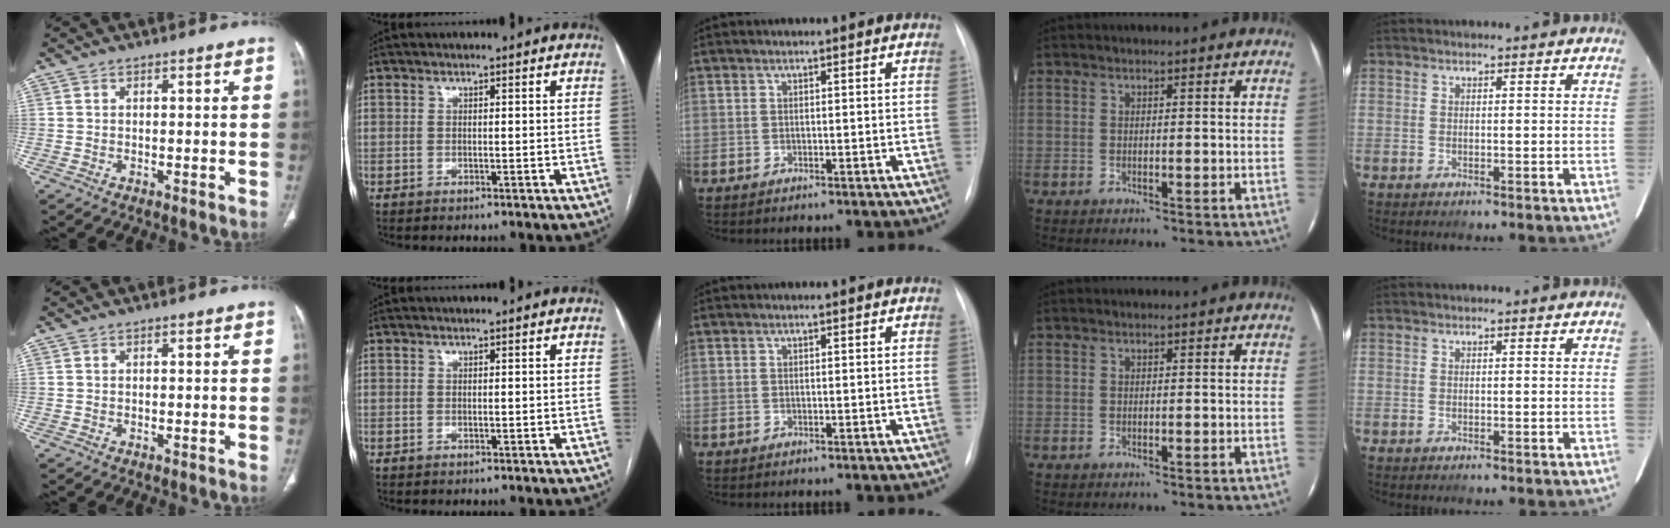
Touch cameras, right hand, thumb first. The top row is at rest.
{}